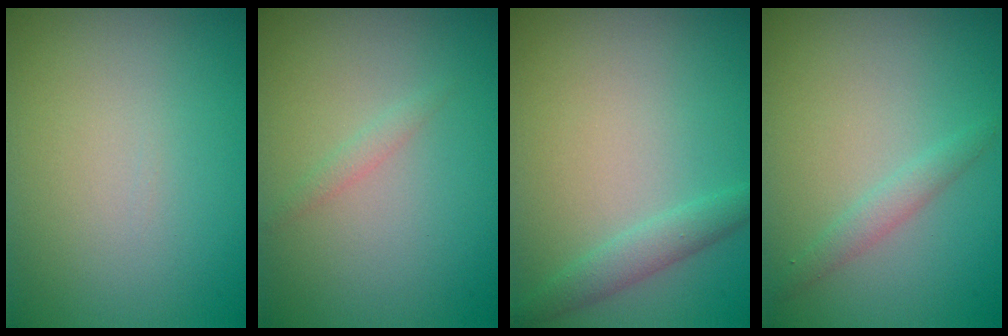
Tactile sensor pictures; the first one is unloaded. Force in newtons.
{"total": 0.8, "press": 0.8, "slide": 0.0}
{"total": 1.8, "press": 1.8, "slide": 0.2}
{"total": 1.4, "press": 1.4, "slide": 0.0}